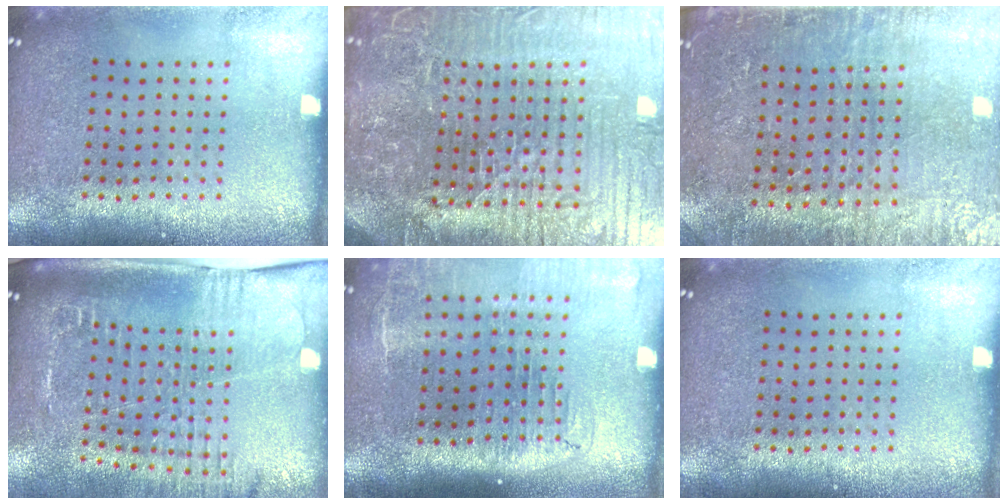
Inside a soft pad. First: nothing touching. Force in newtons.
{"total": 7.7, "press": 6.8, "slide": 3.7}
{"total": 3.3, "press": 3.0, "slide": 1.3}
{"total": 2.6, "press": 2.0, "slide": 1.6}
{"total": 2.2, "press": 1.8, "slide": 1.3}
{"total": 0.0}